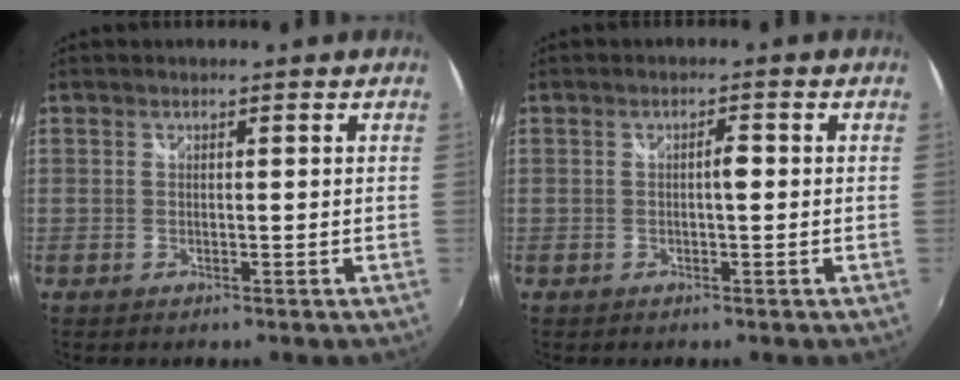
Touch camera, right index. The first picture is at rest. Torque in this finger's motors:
{"motor_torque": [0.33, 0.26, 0.01, 0.00]}